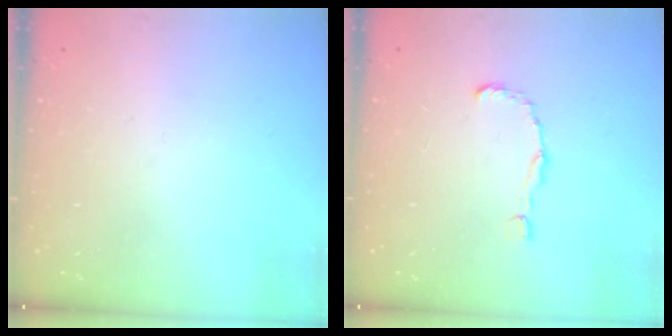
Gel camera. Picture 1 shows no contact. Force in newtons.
{"total": 1.5, "press": 1.5, "slide": 0.1}